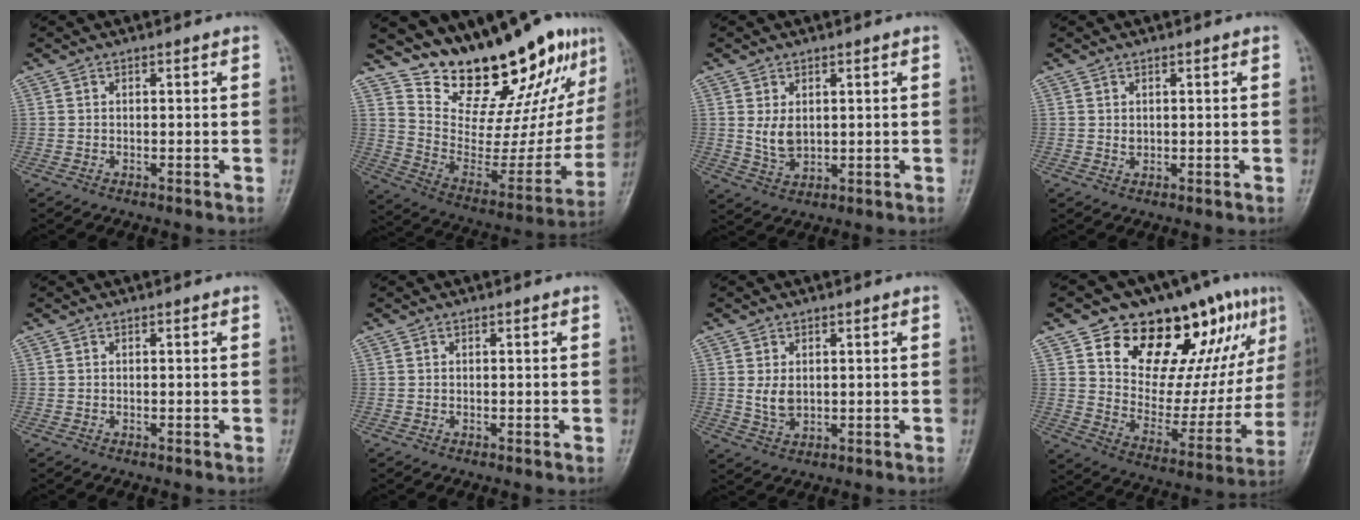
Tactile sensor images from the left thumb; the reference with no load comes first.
{"total": 23.1, "force": [18.4, 7.0, 12.1], "torque": [-0.137, -0.118, 0.292]}
{"total": 4.5, "force": [1.0, 3.1, 3.2], "torque": [-0.046, -0.014, 0.029]}
{"total": 1.0, "force": [0.3, 0.9, 0.5], "torque": [-0.005, -0.003, 0.008]}
{"total": 0.0}
{"total": 0.0}
{"total": 3.7, "force": [0.6, 2.6, 2.5], "torque": [-0.037, -0.011, 0.021]}
{"total": 26.4, "force": [13.4, 12.8, 18.8], "torque": [-0.224, -0.027, 0.217]}